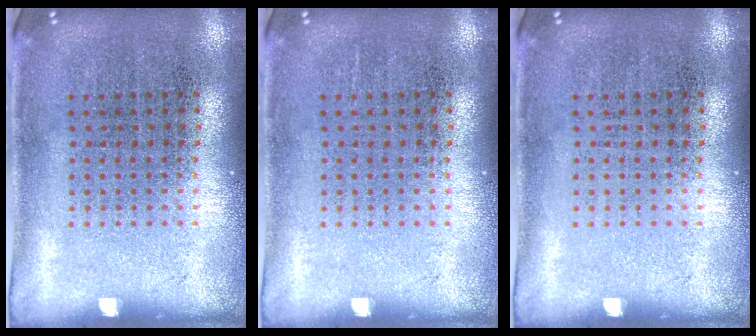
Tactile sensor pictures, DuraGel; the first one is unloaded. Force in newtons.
{"total": 0.0}
{"total": 0.0}